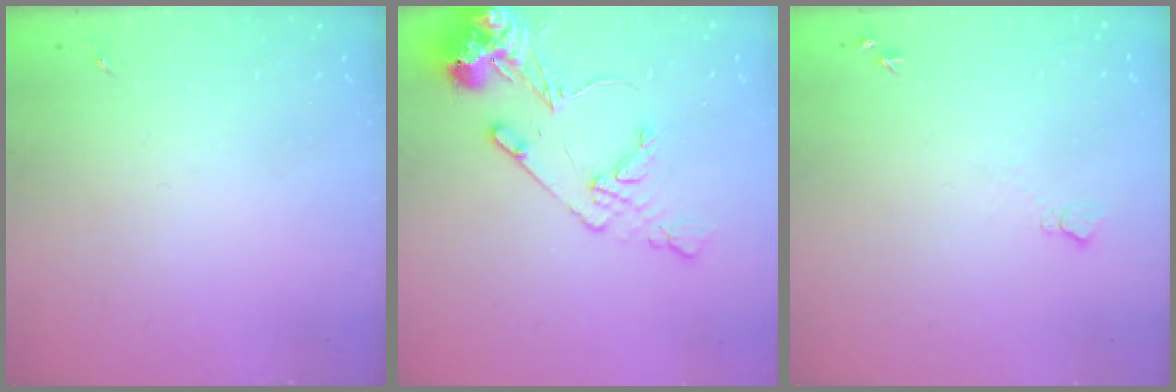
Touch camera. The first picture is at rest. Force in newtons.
{"total": 13.7, "press": 13.5, "slide": 2.3}
{"total": 5.5, "press": 5.5, "slide": 0.7}